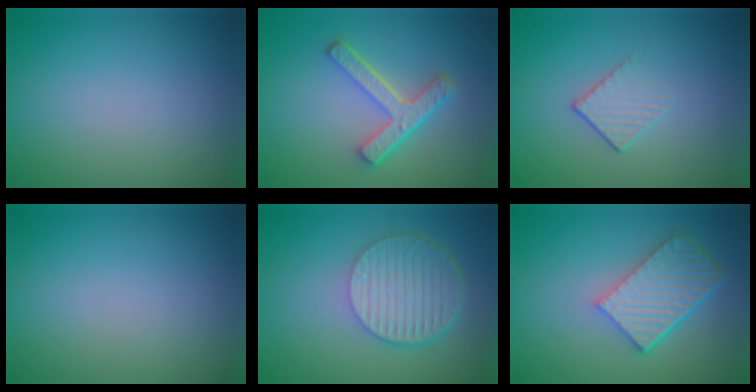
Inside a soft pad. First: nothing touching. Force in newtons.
{"total": 4.4, "press": 3.3, "slide": 2.9}
{"total": 1.5, "press": 0.9, "slide": 1.2}
{"total": 0.0}
{"total": 6.5, "press": 4.5, "slide": 4.7}
{"total": 6.3, "press": 4.5, "slide": 4.4}